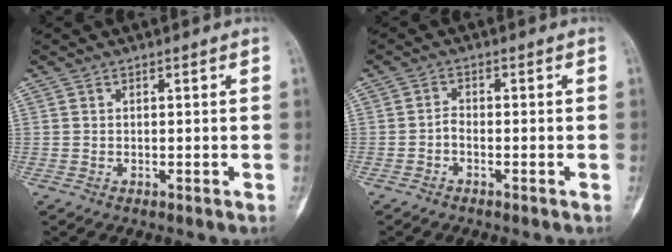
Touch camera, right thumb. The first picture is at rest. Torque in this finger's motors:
{"motor_torque": [0.07, 0.06, 0.16, 0.12, 0.02]}